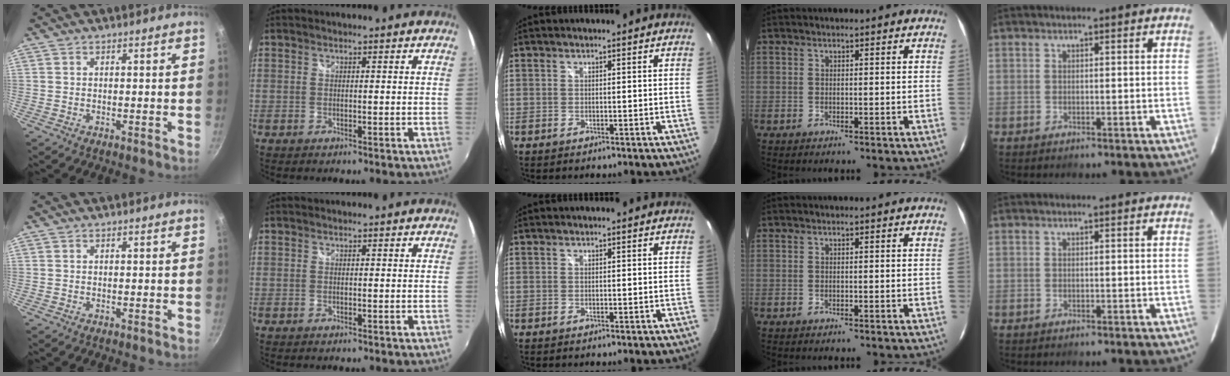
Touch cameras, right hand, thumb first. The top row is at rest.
{}